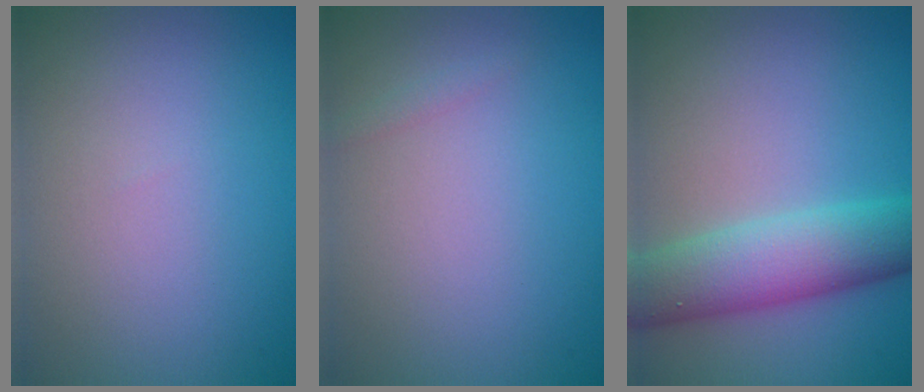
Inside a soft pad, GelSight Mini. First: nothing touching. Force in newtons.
{"total": 0.6, "press": 0.6, "slide": 0.0}
{"total": 7.0, "press": 7.0, "slide": 0.4}